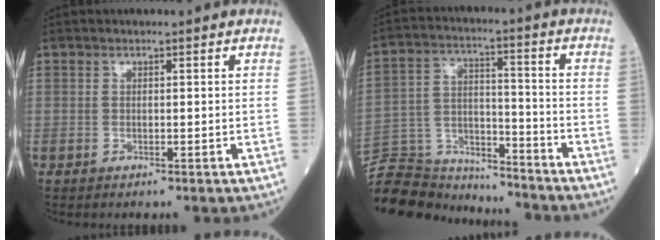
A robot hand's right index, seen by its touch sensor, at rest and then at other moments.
{"total": 16.2, "force": [-15.7, 3.2, 2.4], "torque": [-0.049, 0.034, -0.259]}